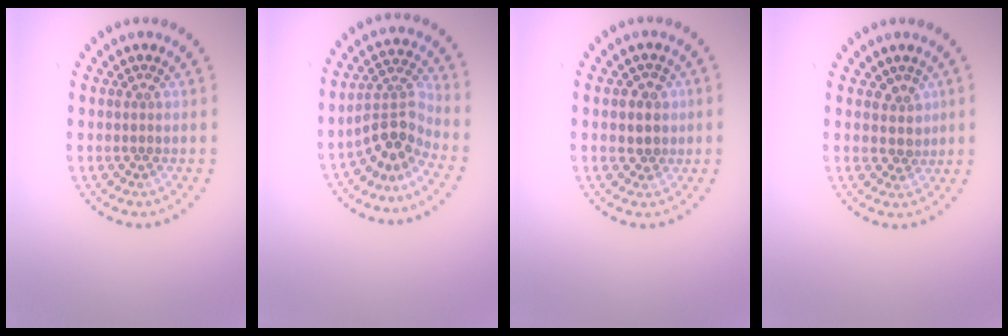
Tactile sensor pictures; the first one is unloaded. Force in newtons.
{"total": 3.6, "press": 2.6, "slide": 2.5}
{"total": 2.3, "press": 2.2, "slide": 0.9}
{"total": 1.8, "press": 1.4, "slide": 1.1}